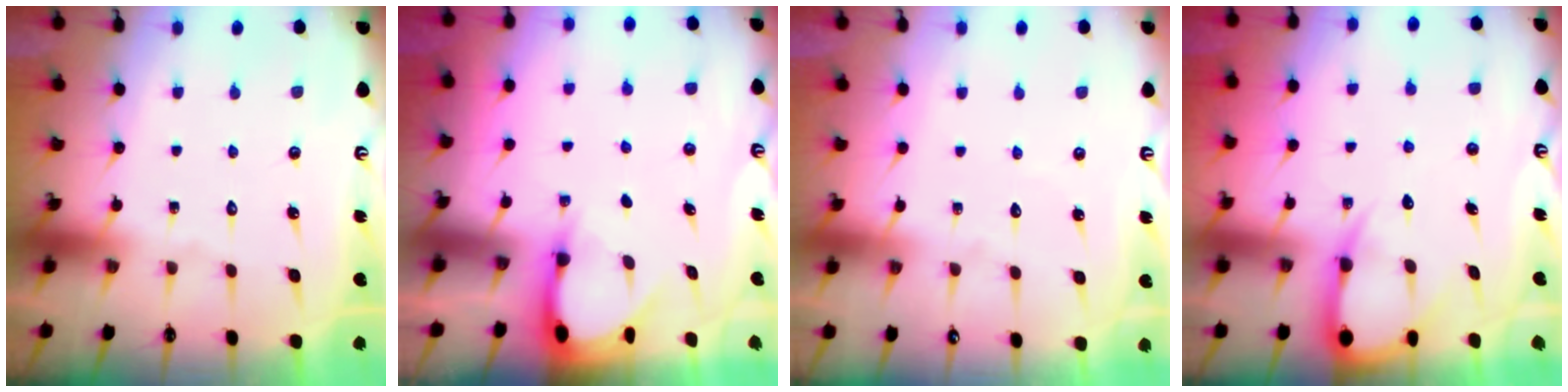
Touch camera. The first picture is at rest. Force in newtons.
{"total": 2.9, "press": 2.9, "slide": 0.3}
{"total": 2.4, "press": 2.4, "slide": 0.2}
{"total": 6.3, "press": 6.2, "slide": 0.7}